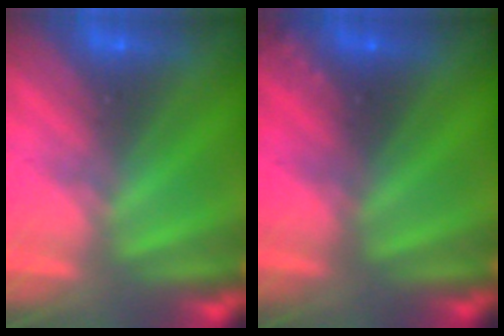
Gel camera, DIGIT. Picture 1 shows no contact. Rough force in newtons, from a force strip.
{"total": 2.3}